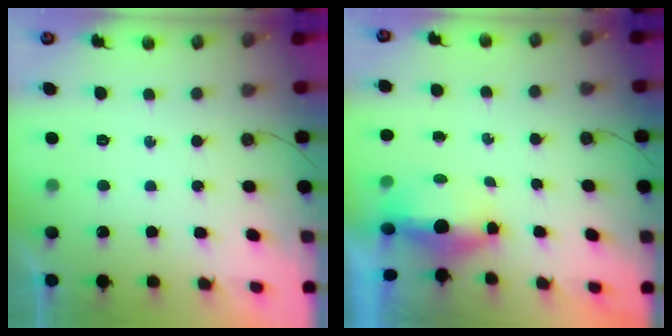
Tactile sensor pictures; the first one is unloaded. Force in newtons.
{"total": 14.6, "press": 7.0, "slide": 12.8}